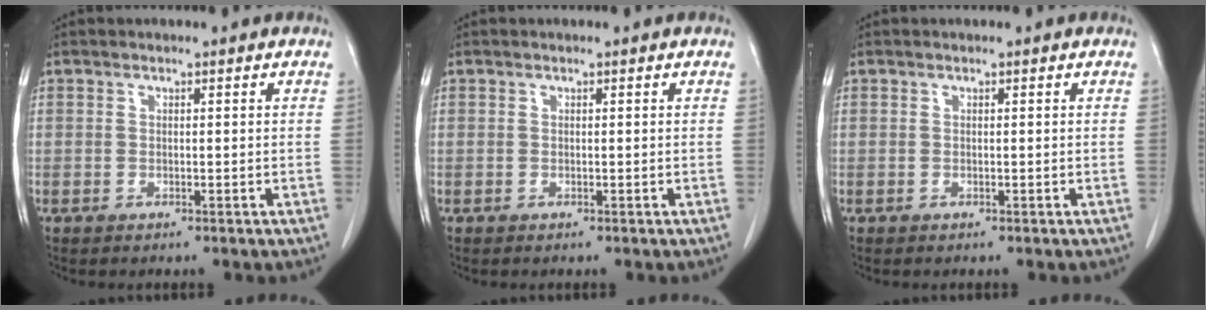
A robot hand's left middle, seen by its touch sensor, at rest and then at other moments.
{"total": 0.0}
{"total": 0.0}